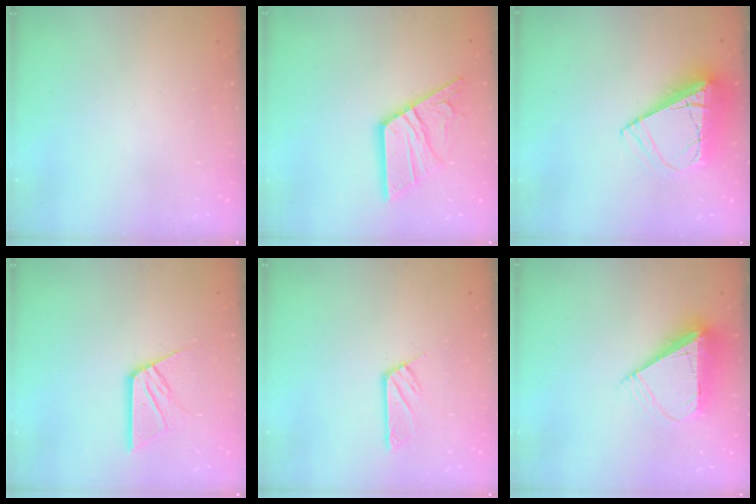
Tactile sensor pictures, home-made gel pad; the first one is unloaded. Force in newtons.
{"total": 15.9, "press": 15.9, "slide": 1.4}
{"total": 11.2, "press": 11.1, "slide": 1.4}
{"total": 11.8, "press": 11.8, "slide": 1.1}
{"total": 6.2, "press": 6.2, "slide": 0.1}
{"total": 10.3, "press": 10.2, "slide": 1.4}